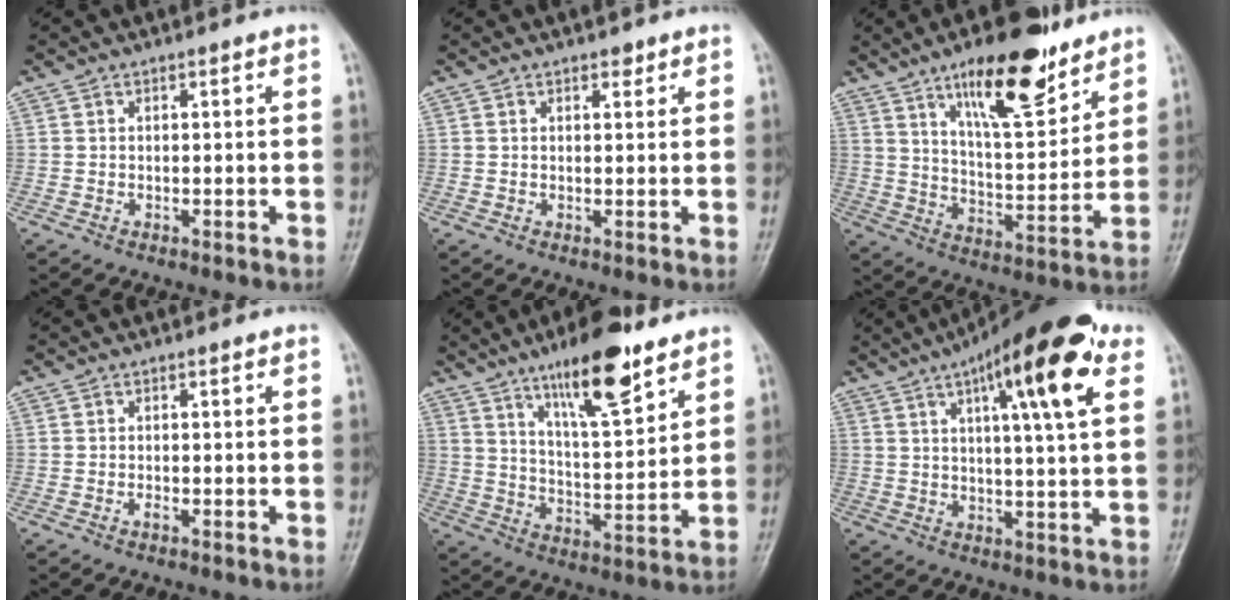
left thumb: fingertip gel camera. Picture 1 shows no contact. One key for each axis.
{"total": 1.4, "fx": 1.0, "fy": 0.8, "fz": 0.7, "tx": 0.000, "ty": -0.005, "tz": 0.011}
{"total": 17.2, "fx": 11.0, "fy": 5.6, "fz": 12.0, "tx": -0.158, "ty": -0.063, "tz": 0.185}
{"total": 0.7, "fx": -0.4, "fy": 0.3, "fz": 0.5, "tx": -0.008, "ty": 0.000, "tz": -0.008}
{"total": 15.2, "fx": 10.0, "fy": 4.1, "fz": 10.8, "tx": -0.153, "ty": -0.057, "tz": 0.168}
{"total": 17.5, "fx": 7.9, "fy": 4.1, "fz": 15.0, "tx": -0.210, "ty": -0.010, "tz": 0.114}